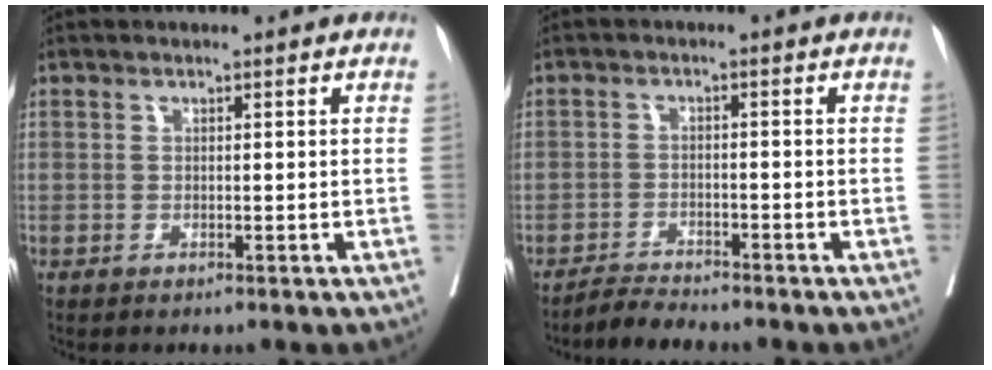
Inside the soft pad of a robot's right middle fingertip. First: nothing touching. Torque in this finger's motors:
{"motor_torque": [-0.28, -0.18, -0.17, -0.12]}